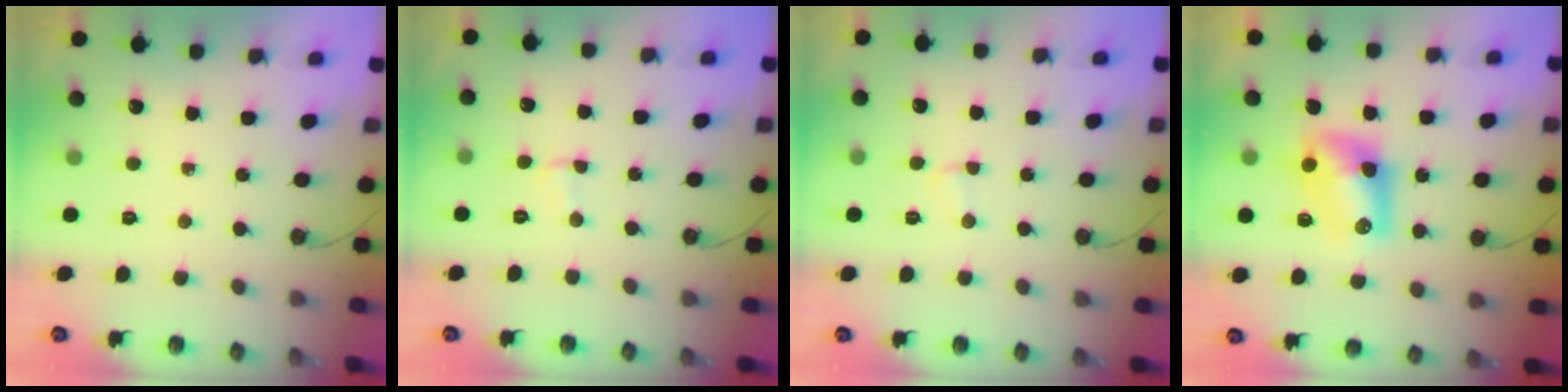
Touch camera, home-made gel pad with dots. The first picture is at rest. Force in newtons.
{"total": 2.8, "press": 2.7, "slide": 0.3}
{"total": 2.3, "press": 2.3, "slide": 0.3}
{"total": 9.3, "press": 9.3, "slide": 0.6}